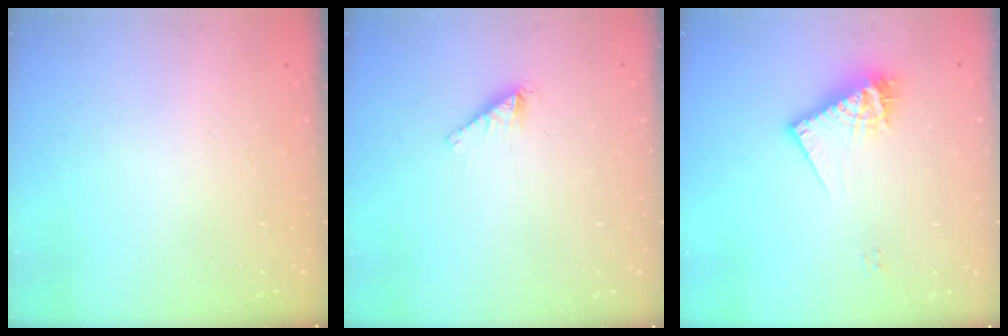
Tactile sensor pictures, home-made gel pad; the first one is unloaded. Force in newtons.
{"total": 1.2, "press": 1.2, "slide": 0.1}
{"total": 11.0, "press": 10.9, "slide": 0.9}